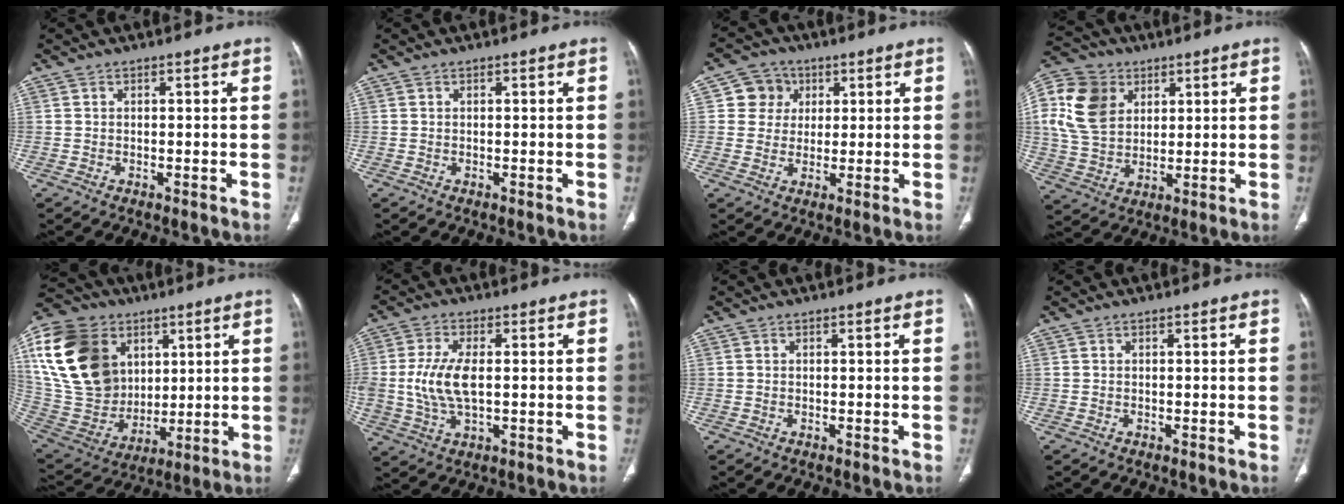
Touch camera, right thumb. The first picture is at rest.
{"total": 0.0}
{"total": 6.2, "force": [1.8, 5.8, 1.1], "torque": [0.015, 0.002, 0.026]}
{"total": 15.4, "force": [4.9, 11.7, 8.7], "torque": [-0.159, -0.002, 0.092]}
{"total": 25.8, "force": [8.1, 19.6, 14.7], "torque": [-0.286, -0.001, 0.160]}
{"total": 9.0, "force": [0.2, 4.4, 7.8], "torque": [-0.175, -0.002, 0.008]}
{"total": 0.0}
{"total": 0.0}